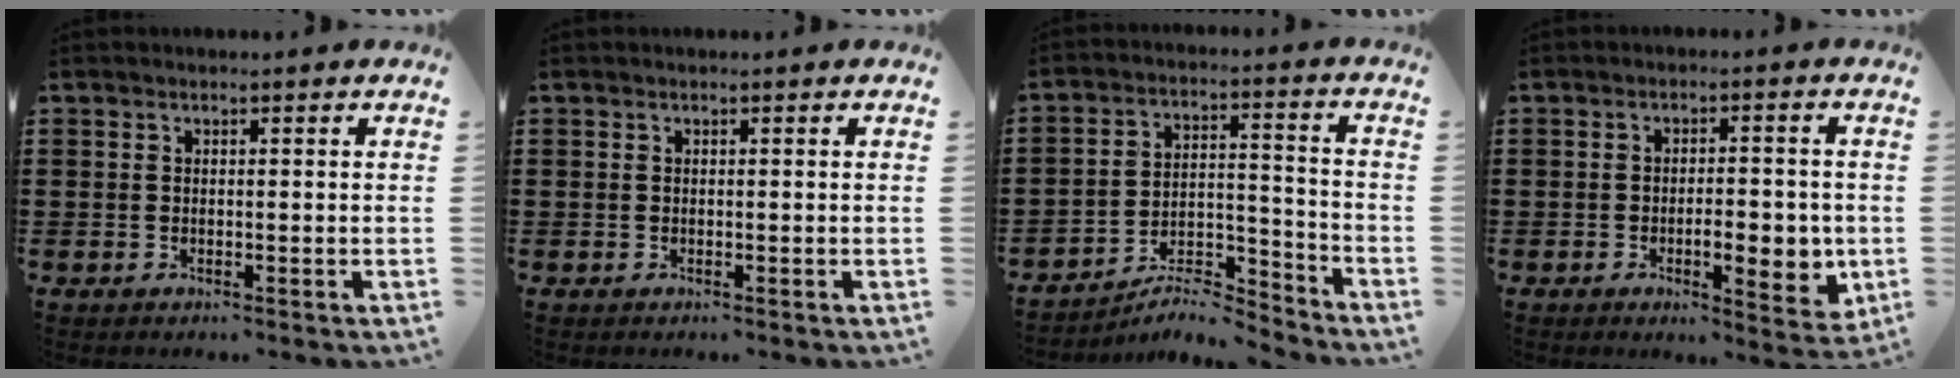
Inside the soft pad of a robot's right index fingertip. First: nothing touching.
{"total": 0.0}
{"total": 7.0, "force": [-6.5, 1.1, 2.3], "torque": [-0.031, 0.014, -0.124]}
{"total": 6.3, "force": [-1.4, 2.5, 5.6], "torque": [-0.079, -0.001, -0.025]}